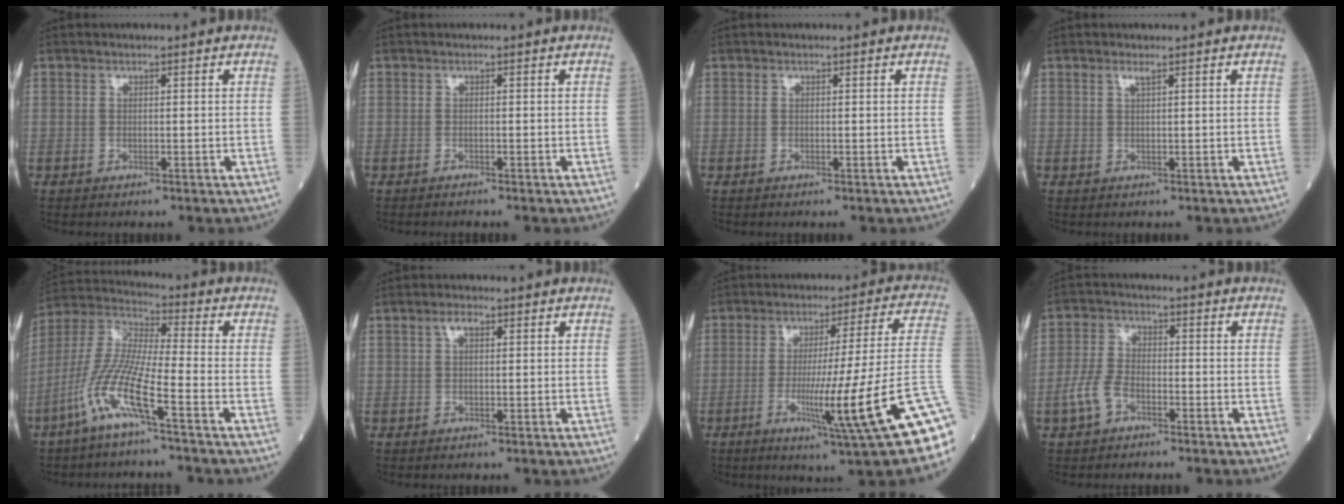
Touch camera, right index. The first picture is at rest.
{"total": 1.2, "force": [-1.1, -0.1, 0.5], "torque": [-0.007, 0.002, -0.014]}
{"total": 0.0}
{"total": 0.8, "force": [0.5, -0.2, 0.6], "torque": [-0.019, 0.000, 0.012]}
{"total": 11.5, "force": [-5.9, 0.3, 9.8], "torque": [-0.217, -0.007, -0.126]}
{"total": 1.8, "force": [0.8, 0.8, 1.4], "torque": [-0.030, 0.008, 0.014]}
{"total": 19.0, "force": [-7.3, -1.5, 17.5], "torque": [-0.199, -0.010, -0.111]}
{"total": 5.4, "force": [-2.7, 3.0, 3.6], "torque": [-0.091, 0.008, -0.057]}